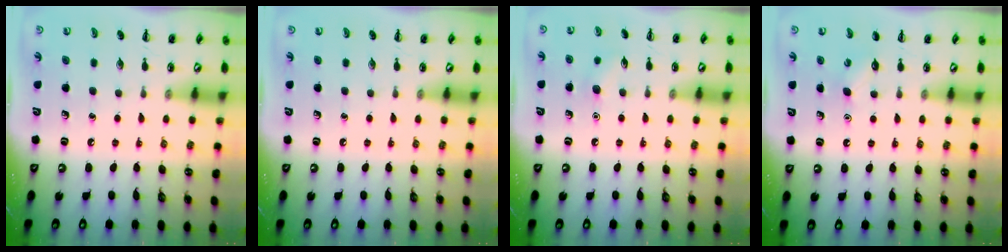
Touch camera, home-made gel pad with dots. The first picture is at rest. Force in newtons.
{"total": 0.0}
{"total": 6.7, "press": 6.5, "slide": 1.7}
{"total": 2.8, "press": 2.7, "slide": 0.8}